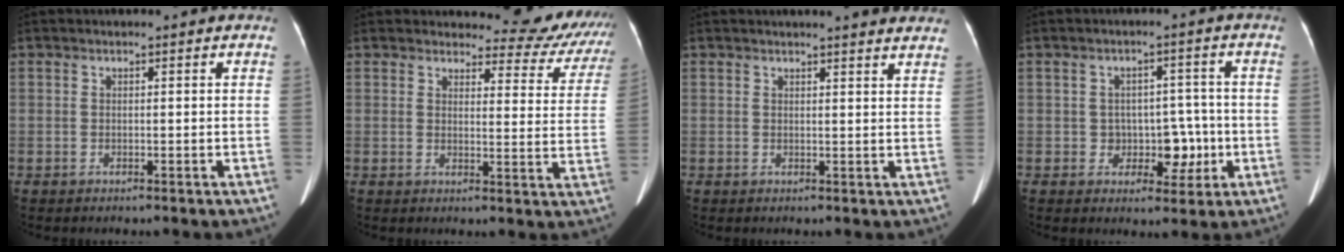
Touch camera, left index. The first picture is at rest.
{"total": 12.2, "force": [11.6, 3.4, 1.1], "torque": [0.023, -0.051, 0.105]}
{"total": 10.1, "force": [9.4, 0.8, 3.5], "torque": [-0.031, 0.002, 0.088]}
{"total": 5.3, "force": [-1.3, 4.1, 3.1], "torque": [-0.031, 0.020, -0.010]}